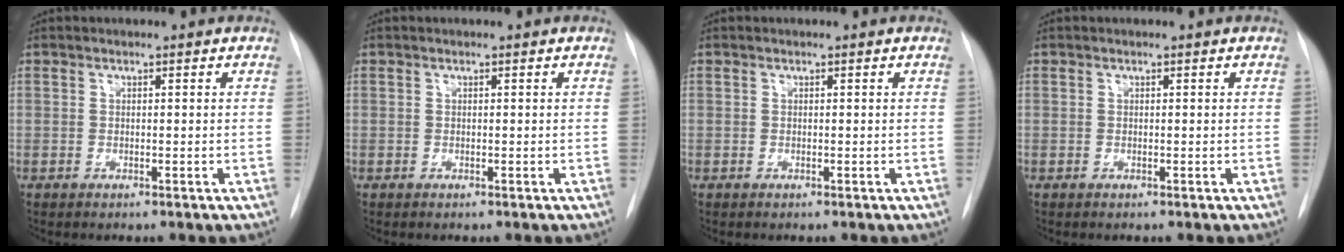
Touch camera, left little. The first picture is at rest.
{"total": 0.0}
{"total": 0.0}
{"total": 0.0}